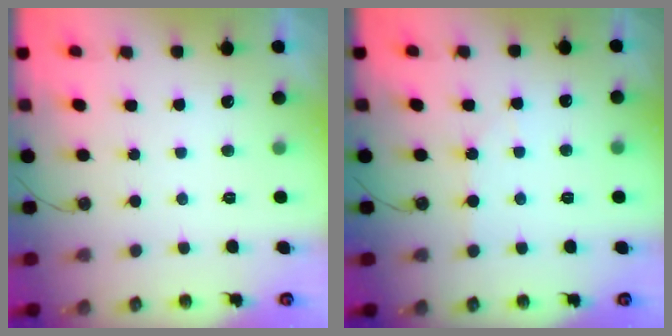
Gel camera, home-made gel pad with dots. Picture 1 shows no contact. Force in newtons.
{"total": 3.7, "press": 3.7, "slide": 0.5}